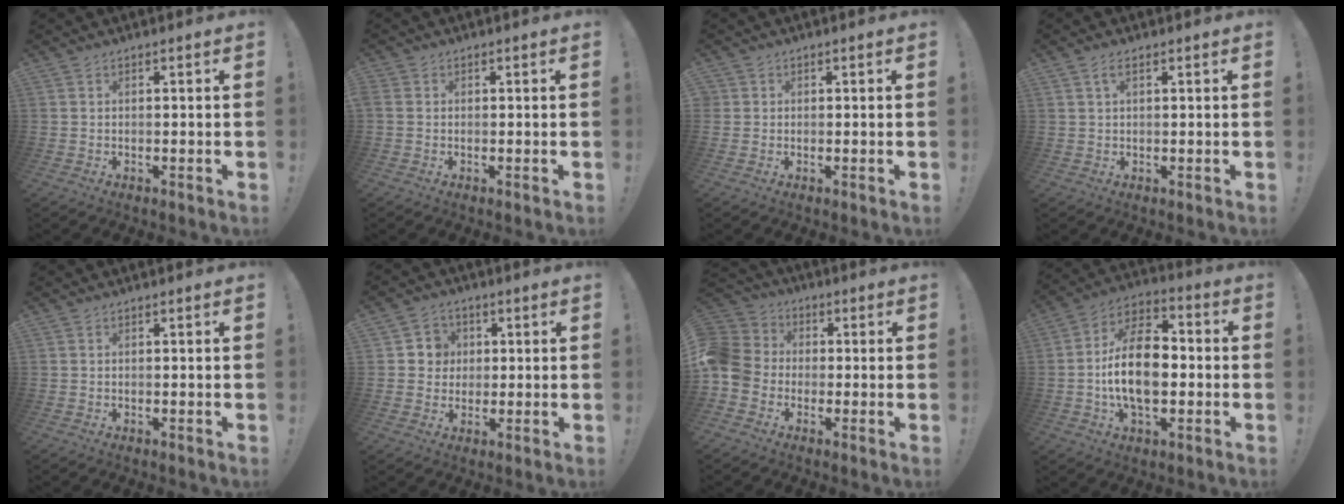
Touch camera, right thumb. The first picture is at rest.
{"total": 0.9, "force": [0.1, 0.8, 0.4], "torque": [-0.008, 0.004, 0.004]}
{"total": 1.3, "force": [0.3, 1.2, 0.2], "torque": [0.004, -0.003, 0.005]}
{"total": 2.6, "force": [1.1, 1.1, 2.0], "torque": [-0.039, 0.003, 0.019]}
{"total": 0.0}
{"total": 6.3, "force": [0.9, 6.1, 1.0], "torque": [-0.007, -0.007, 0.017]}
{"total": 10.1, "force": [-2.5, 8.6, 4.6], "torque": [-0.108, 0.023, -0.043]}
{"total": 17.5, "force": [-2.7, 10.1, 14.0], "torque": [-0.264, 0.018, -0.050]}